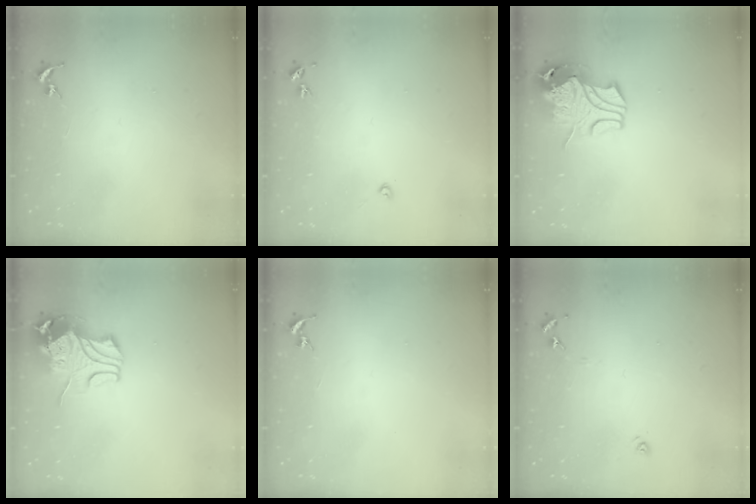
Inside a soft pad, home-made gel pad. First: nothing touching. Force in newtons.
{"total": 2.2, "press": 2.2, "slide": 0.3}
{"total": 12.1, "press": 12.0, "slide": 1.8}
{"total": 11.3, "press": 11.2, "slide": 1.6}
{"total": 0.0}
{"total": 5.9, "press": 5.9, "slide": 0.5}